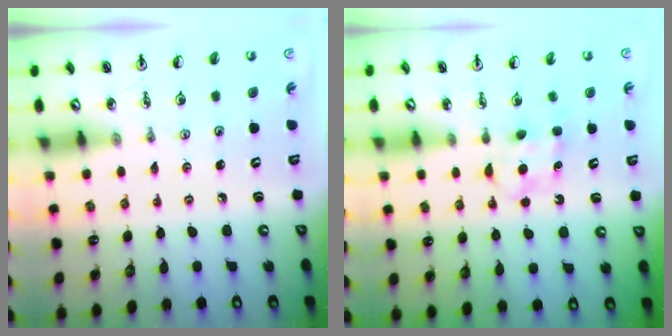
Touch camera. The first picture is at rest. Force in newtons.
{"total": 5.5, "press": 5.5, "slide": 0.9}